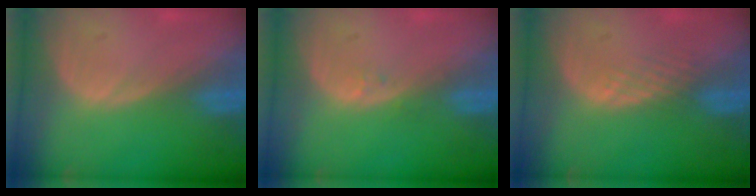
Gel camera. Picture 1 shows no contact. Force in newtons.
{"total": 0.6, "press": 0.6, "slide": 0.1}
{"total": 1.8, "press": 1.8, "slide": 0.2}